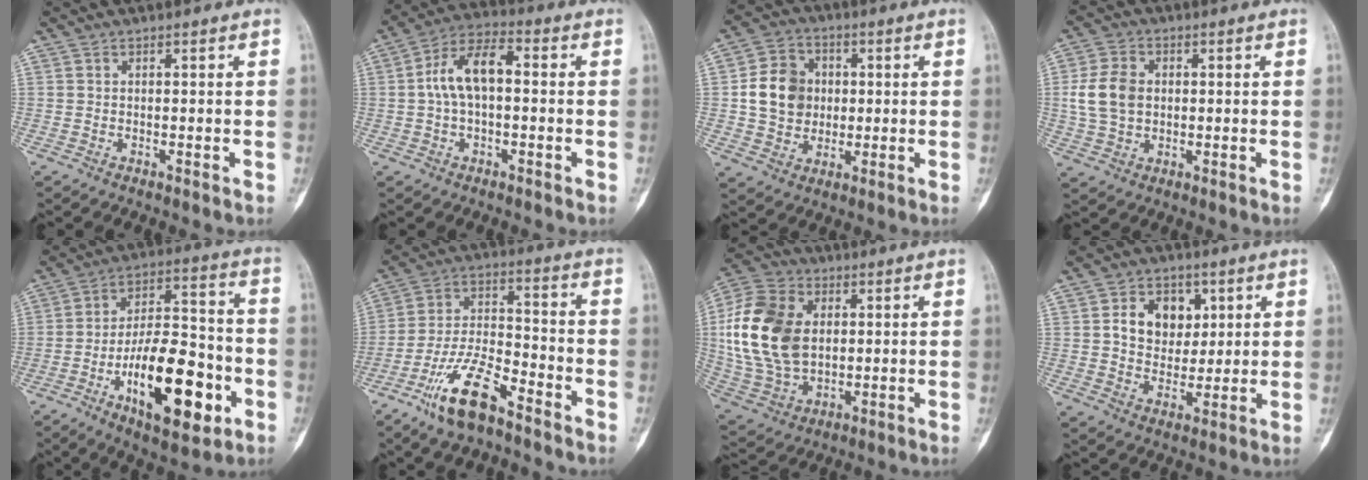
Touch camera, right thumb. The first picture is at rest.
{"total": 9.8, "force": [0.3, 5.2, 8.3], "torque": [-0.160, 0.034, -0.001]}
{"total": 11.0, "force": [0.7, 9.5, 5.5], "torque": [-0.069, 0.007, 0.012]}
{"total": 8.4, "force": [0.7, 6.2, 5.6], "torque": [-0.103, 0.005, 0.016]}
{"total": 20.6, "force": [-7.5, 8.7, 17.1], "torque": [-0.257, 0.036, -0.114]}
{"total": 13.1, "force": [-8.5, 4.3, 8.9], "torque": [-0.179, 0.056, -0.162]}
{"total": 19.9, "force": [2.5, 13.8, 14.2], "torque": [-0.281, -0.001, 0.054]}
{"total": 9.8, "force": [2.8, 7.6, 5.4], "torque": [-0.047, -0.008, 0.051]}